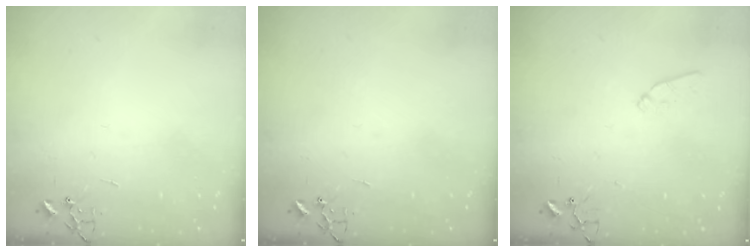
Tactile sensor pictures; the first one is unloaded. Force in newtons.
{"total": 0.0}
{"total": 7.6, "press": 7.6, "slide": 0.6}